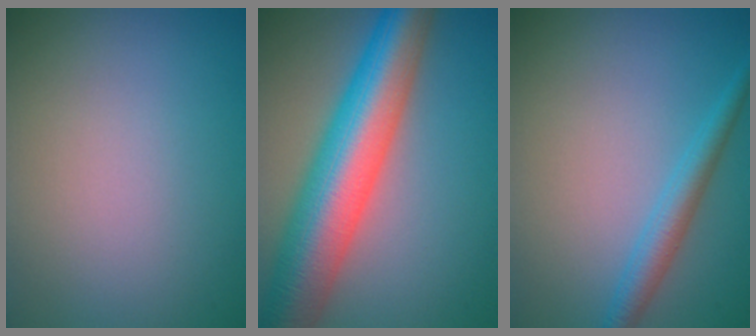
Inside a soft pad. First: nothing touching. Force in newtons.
{"total": 11.5, "press": 11.5, "slide": 0.3}
{"total": 2.7, "press": 2.7, "slide": 0.2}